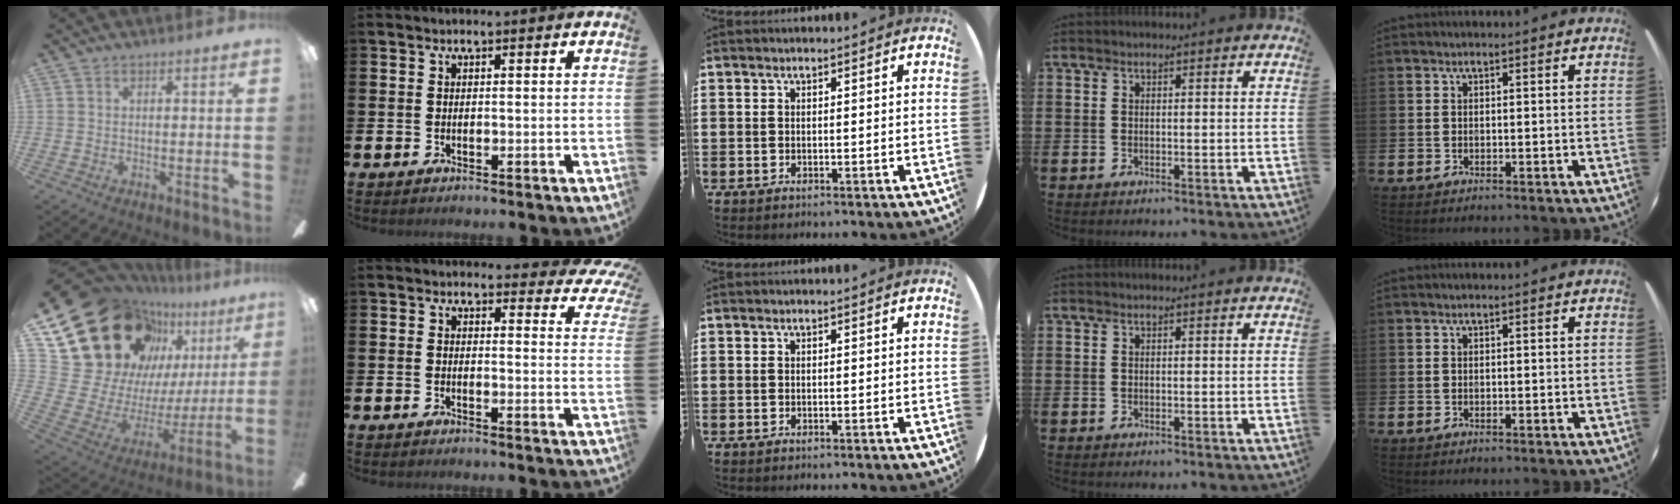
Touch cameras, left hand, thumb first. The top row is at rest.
{"thumb": {"total": 27.9, "force": [15.3, 19.2, 13.2], "torque": [-0.207, -0.128, 0.323]}, "index": {"total": 2.7, "force": [2.3, 1.3, 0.3], "torque": [0.002, -0.017, 0.035]}}